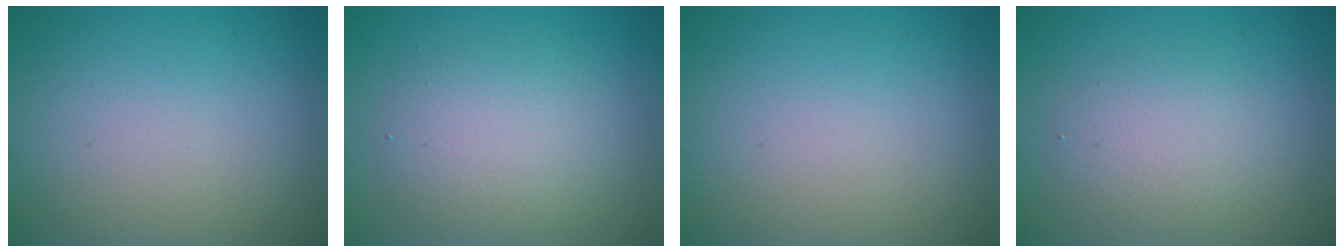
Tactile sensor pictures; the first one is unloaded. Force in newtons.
{"total": 4.0, "press": 4.0, "slide": 0.2}
{"total": 0.0}
{"total": 2.6, "press": 2.6, "slide": 0.1}